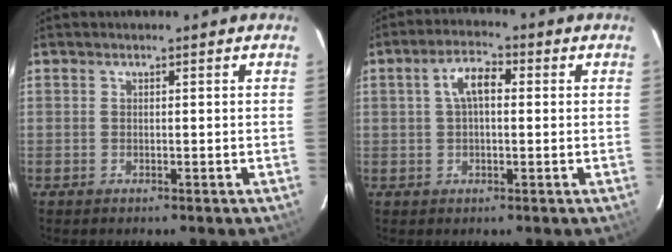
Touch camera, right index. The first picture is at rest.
{"total": 5.4, "force": [0.8, 2.6, 4.6], "torque": [-0.089, 0.018, 0.015]}